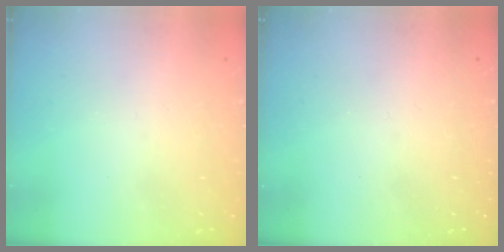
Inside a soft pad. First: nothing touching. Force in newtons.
{"total": 0.0}